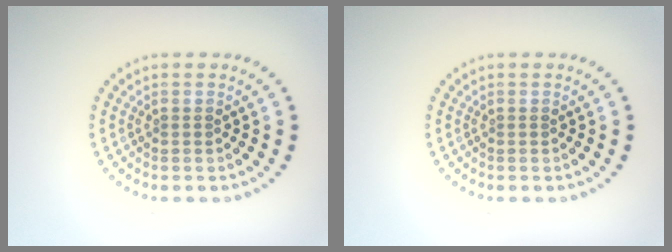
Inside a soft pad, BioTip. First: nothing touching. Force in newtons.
{"total": 0.0}